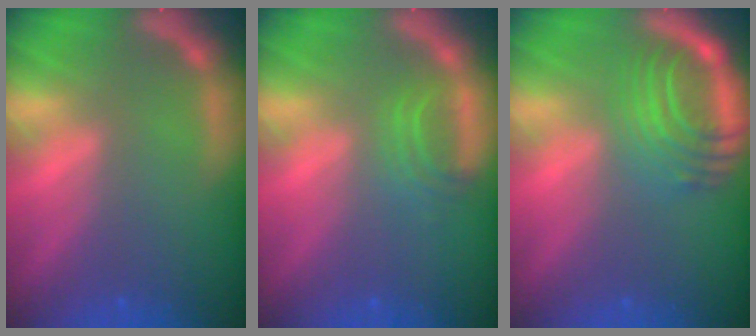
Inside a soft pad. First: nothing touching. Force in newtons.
{"total": 2.5}
{"total": 7.1}